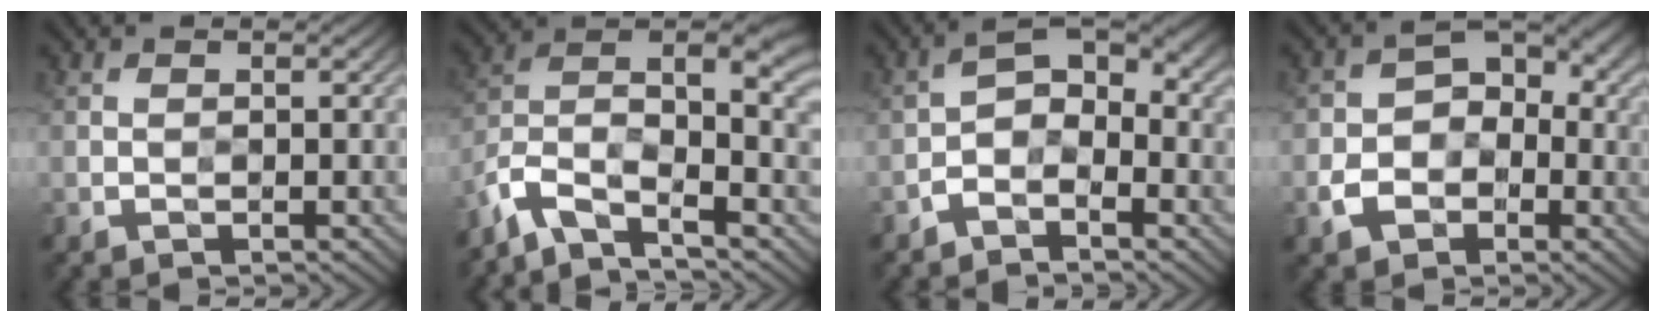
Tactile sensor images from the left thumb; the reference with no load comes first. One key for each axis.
{"total": 8.6, "fx": -4.2, "fy": 3.2, "fz": 6.9, "tx": -0.122, "ty": -0.003, "tz": -0.104}
{"total": 3.6, "fx": -2.2, "fy": 1.9, "fz": 2.3, "tx": -0.035, "ty": 0.008, "tz": -0.054}
{"total": 5.7, "fx": -1.8, "fy": 4.4, "fz": 3.1, "tx": -0.045, "ty": -0.007, "tz": -0.041}